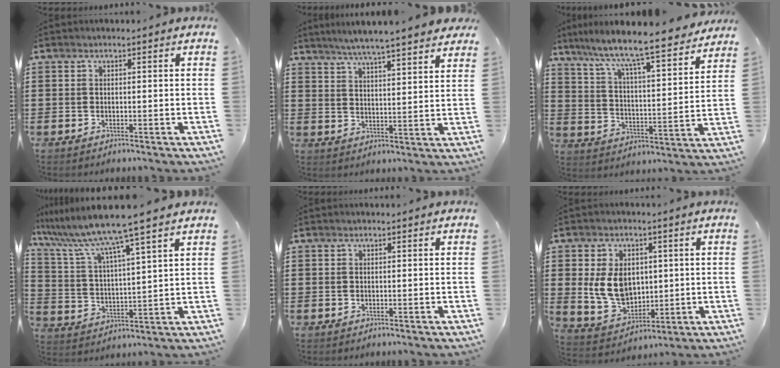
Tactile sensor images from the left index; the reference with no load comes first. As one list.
[{"total": 5.2, "force": [4.8, -0.4, 2.0], "torque": [-0.057, -0.025, 0.082]}, {"total": 7.4, "force": [6.6, -0.4, 3.3], "torque": [-0.086, -0.061, 0.101]}, {"total": 9.5, "force": [8.0, -1.1, 4.9], "torque": [-0.127, -0.050, 0.129]}, {"total": 0.0}, {"total": 8.3, "force": [1.2, 6.5, 4.9], "torque": [-0.124, 0.011, 0.021]}]